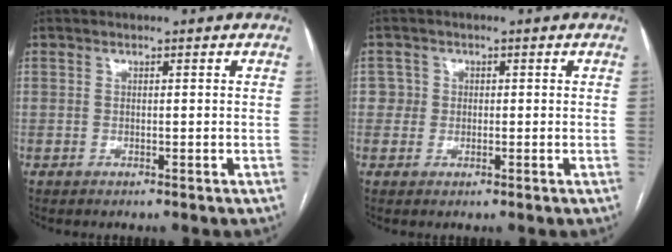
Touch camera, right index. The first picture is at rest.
{"total": 2.1, "force": [0.1, 2.1, -0.1], "torque": [0.018, 0.007, -0.004]}